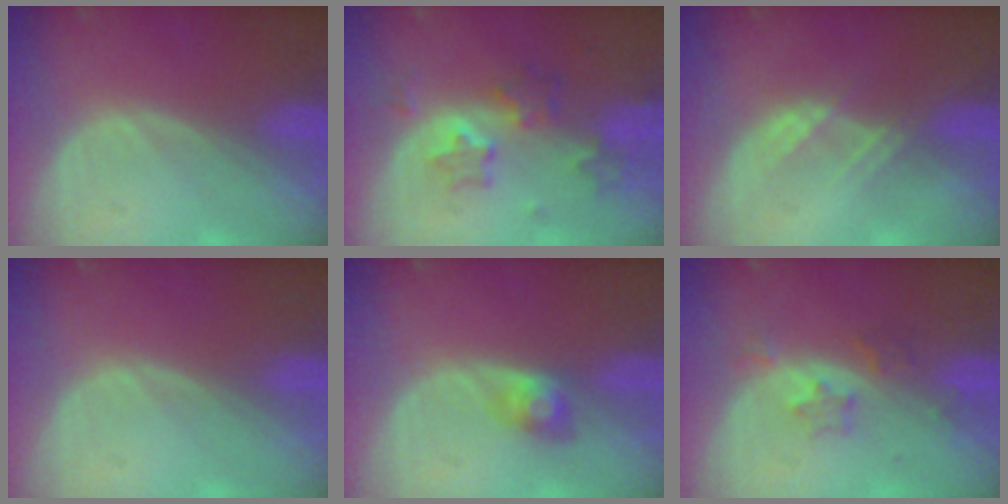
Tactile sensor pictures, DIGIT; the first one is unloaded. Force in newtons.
{"total": 6.3, "press": 5.8, "slide": 2.5}
{"total": 2.3, "press": 2.3, "slide": 0.2}
{"total": 0.0}
{"total": 2.6, "press": 2.6, "slide": 0.1}
{"total": 3.5, "press": 3.2, "slide": 1.3}